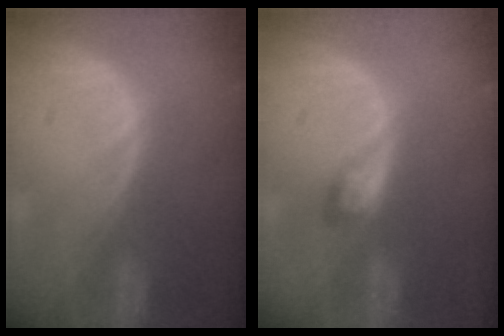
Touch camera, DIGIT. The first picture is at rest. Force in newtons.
{"total": 2.1, "press": 2.1, "slide": 0.2}